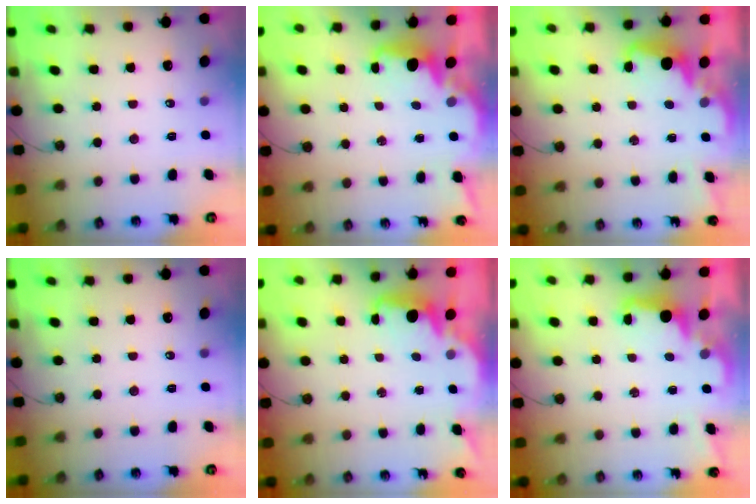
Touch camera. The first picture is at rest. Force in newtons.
{"total": 2.2, "press": 2.1, "slide": 0.7}
{"total": 2.2, "press": 2.2, "slide": 0.6}
{"total": 0.0}
{"total": 2.3, "press": 2.2, "slide": 0.6}
{"total": 2.2, "press": 2.1, "slide": 0.7}